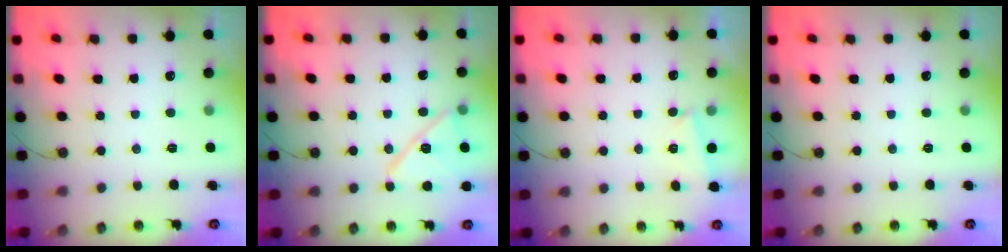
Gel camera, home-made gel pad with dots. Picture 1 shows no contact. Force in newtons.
{"total": 13.9, "press": 13.8, "slide": 1.4}
{"total": 1.9, "press": 1.7, "slide": 0.7}
{"total": 0.0}